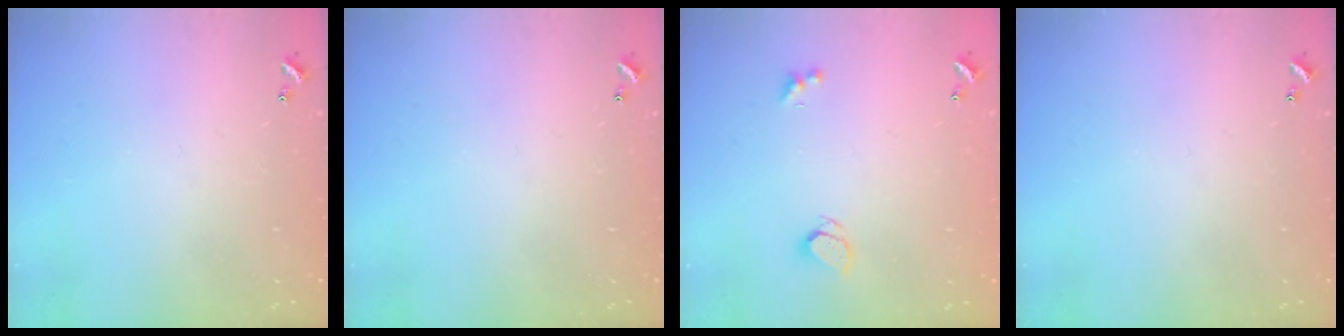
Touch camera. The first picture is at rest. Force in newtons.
{"total": 0.0}
{"total": 2.0, "press": 2.0, "slide": 0.5}
{"total": 0.0}